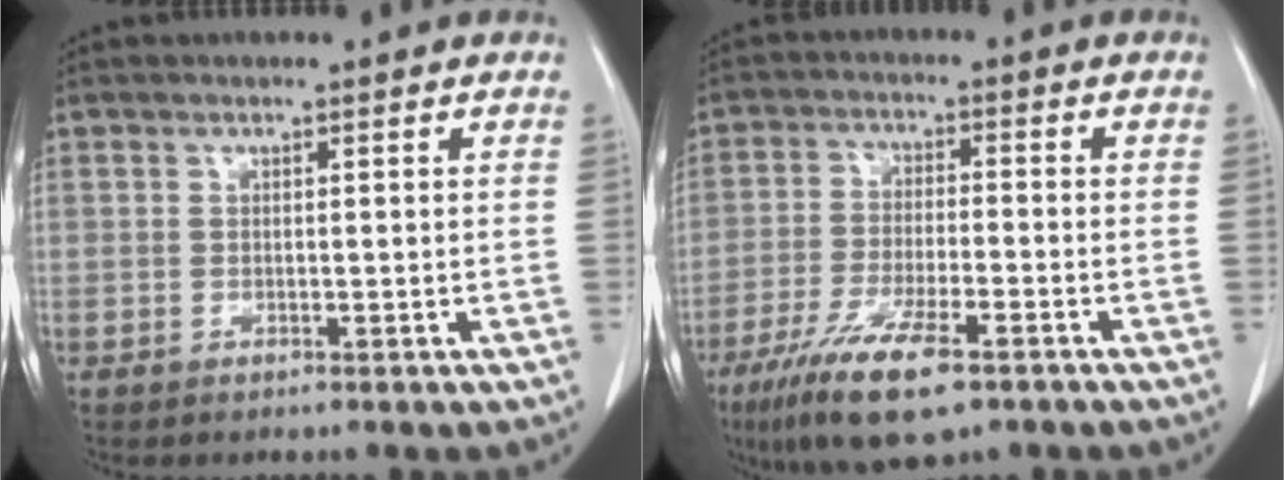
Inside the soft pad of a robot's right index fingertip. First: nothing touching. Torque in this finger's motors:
{"motor_torque": [1.15, -0.99, 0.81, 0.21]}